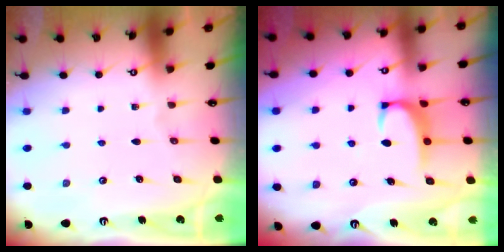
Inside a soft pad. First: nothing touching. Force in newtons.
{"total": 2.3, "press": 2.2, "slide": 0.6}